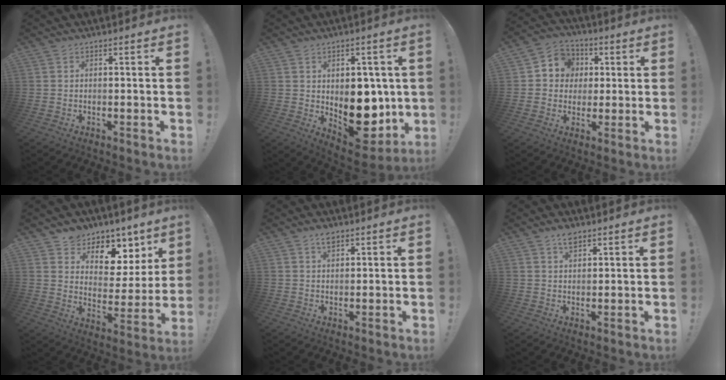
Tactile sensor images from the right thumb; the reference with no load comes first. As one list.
[{"total": 14.3, "force": [-0.4, 10.4, 9.8], "torque": [-0.100, -0.007, 0.009]}, {"total": 8.5, "force": [0.7, 8.1, 2.6], "torque": [-0.035, 0.006, 0.020]}, {"total": 8.8, "force": [5.9, 6.0, 2.4], "torque": [-0.027, -0.054, 0.111]}, {"total": 2.7, "force": [1.8, 1.0, 1.7], "torque": [-0.024, -0.006, 0.030]}, {"total": 3.5, "force": [2.4, 1.4, 2.1], "torque": [-0.034, -0.008, 0.040]}]